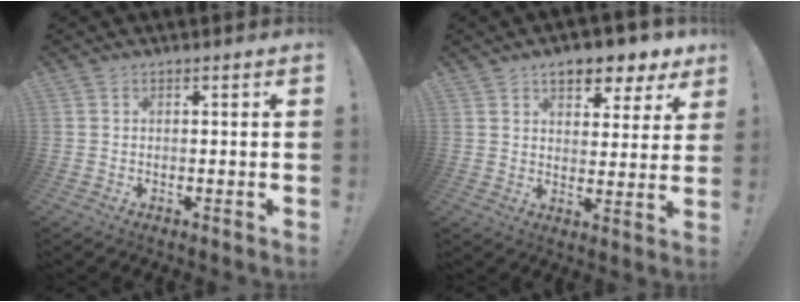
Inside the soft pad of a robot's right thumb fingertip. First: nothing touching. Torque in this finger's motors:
{"motor_torque": [-0.07, 0.44, 0.01, 0.21, 0.00]}